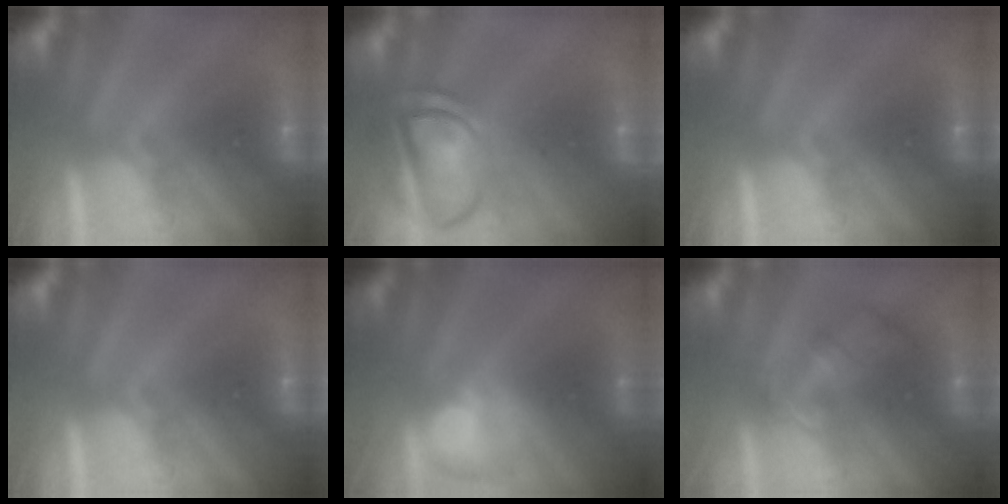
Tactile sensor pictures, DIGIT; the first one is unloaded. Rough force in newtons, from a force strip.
{"total": 7.5}
{"total": 0.0}
{"total": 0.0}
{"total": 2.4}
{"total": 2.4}